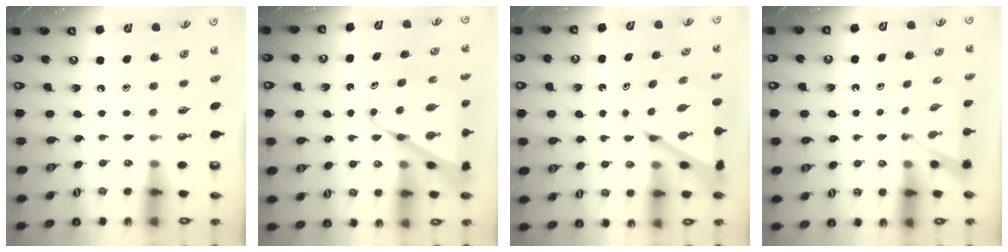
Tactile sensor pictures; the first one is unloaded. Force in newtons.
{"total": 11.6, "press": 11.5, "slide": 1.0}
{"total": 8.5, "press": 8.5, "slide": 0.6}
{"total": 2.3, "press": 2.3, "slide": 0.3}